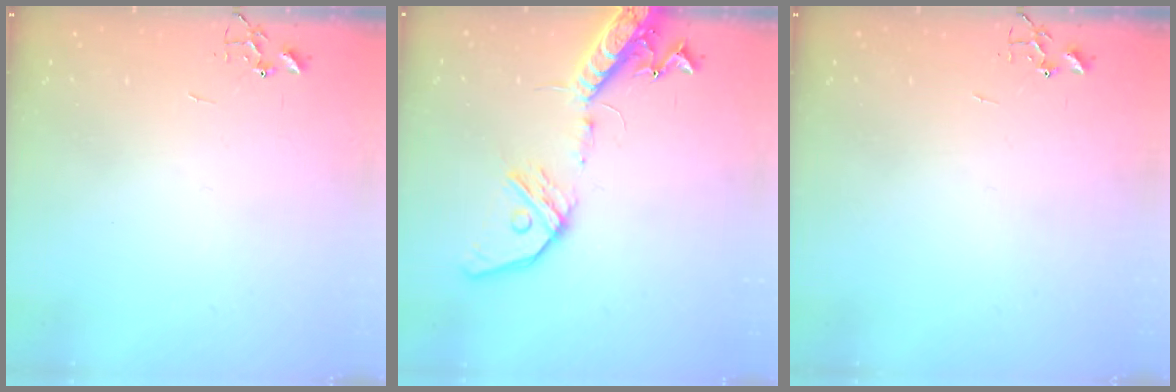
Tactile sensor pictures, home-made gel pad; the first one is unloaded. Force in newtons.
{"total": 17.0, "press": 16.7, "slide": 3.3}
{"total": 0.0}